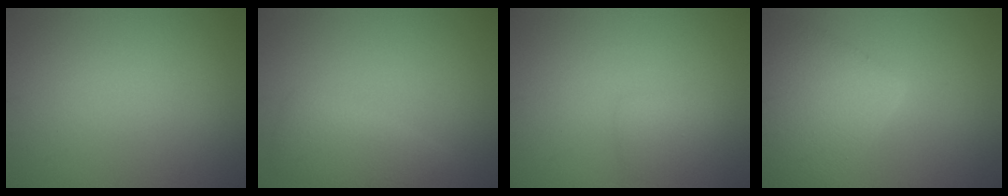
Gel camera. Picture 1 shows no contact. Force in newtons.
{"total": 2.6, "press": 2.6, "slide": 0.1}
{"total": 1.4, "press": 1.4, "slide": 0.1}
{"total": 6.7, "press": 6.7, "slide": 0.3}